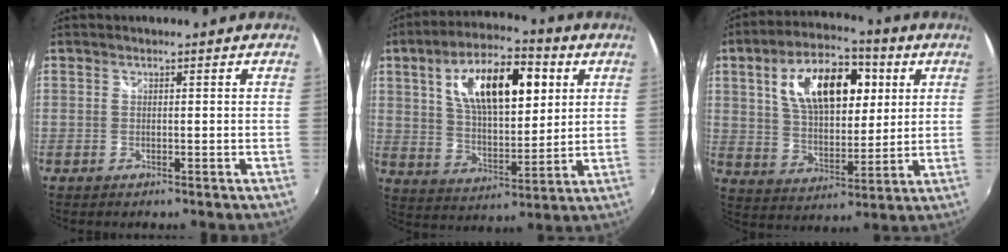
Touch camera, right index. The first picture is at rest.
{"total": 18.1, "force": [6.2, 8.1, 15.0], "torque": [-0.255, 0.026, 0.109]}
{"total": 17.9, "force": [5.8, 9.4, 14.0], "torque": [-0.246, 0.030, 0.102]}